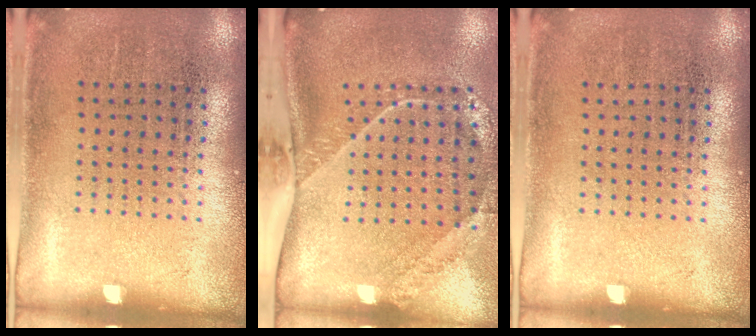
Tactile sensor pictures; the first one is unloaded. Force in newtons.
{"total": 2.6, "press": 1.7, "slide": 2.0}
{"total": 0.0}